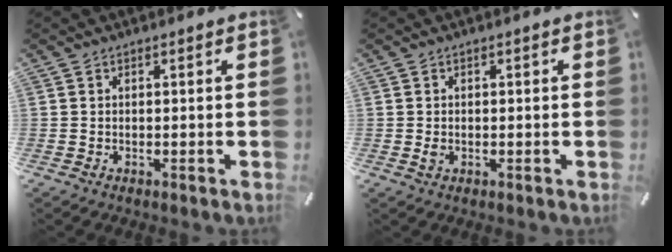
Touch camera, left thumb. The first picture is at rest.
{"total": 1.4, "force": [-0.2, 1.0, 0.9], "torque": [-0.018, 0.001, -0.003]}